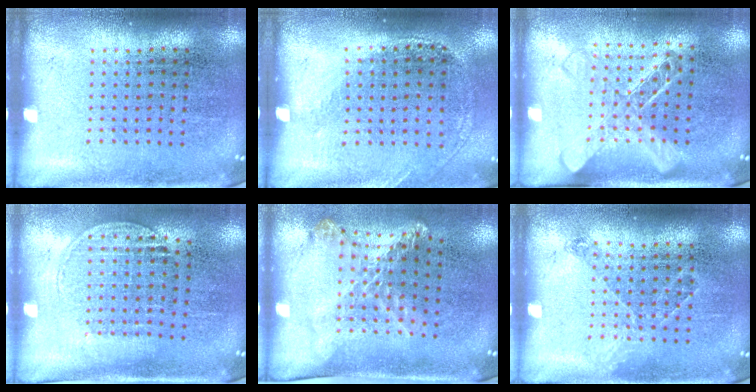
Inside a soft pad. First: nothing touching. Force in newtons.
{"total": 1.2, "press": 1.0, "slide": 0.8}
{"total": 1.6, "press": 1.5, "slide": 0.7}
{"total": 1.5, "press": 1.3, "slide": 0.8}
{"total": 1.7, "press": 1.3, "slide": 1.0}
{"total": 0.9, "press": 0.7, "slide": 0.5}